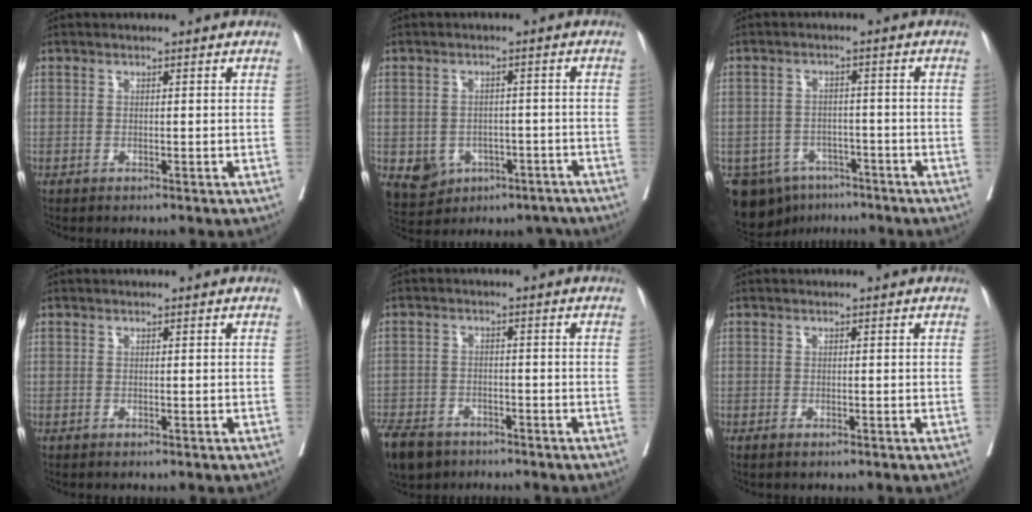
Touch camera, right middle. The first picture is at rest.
{"total": 9.6, "force": [-4.9, 7.6, 3.4], "torque": [-0.059, 0.018, -0.057]}
{"total": 9.5, "force": [-6.2, 6.5, 2.8], "torque": [-0.053, 0.006, -0.086]}
{"total": 0.0}
{"total": 9.3, "force": [-6.9, 5.3, 3.5], "torque": [-0.079, -0.010, -0.115]}
{"total": 0.6, "force": [-0.4, 0.2, 0.4], "torque": [-0.009, -0.002, -0.004]}